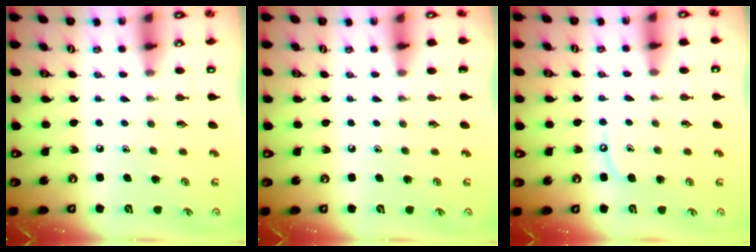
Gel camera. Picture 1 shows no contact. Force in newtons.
{"total": 0.0}
{"total": 4.0, "press": 4.0, "slide": 0.3}